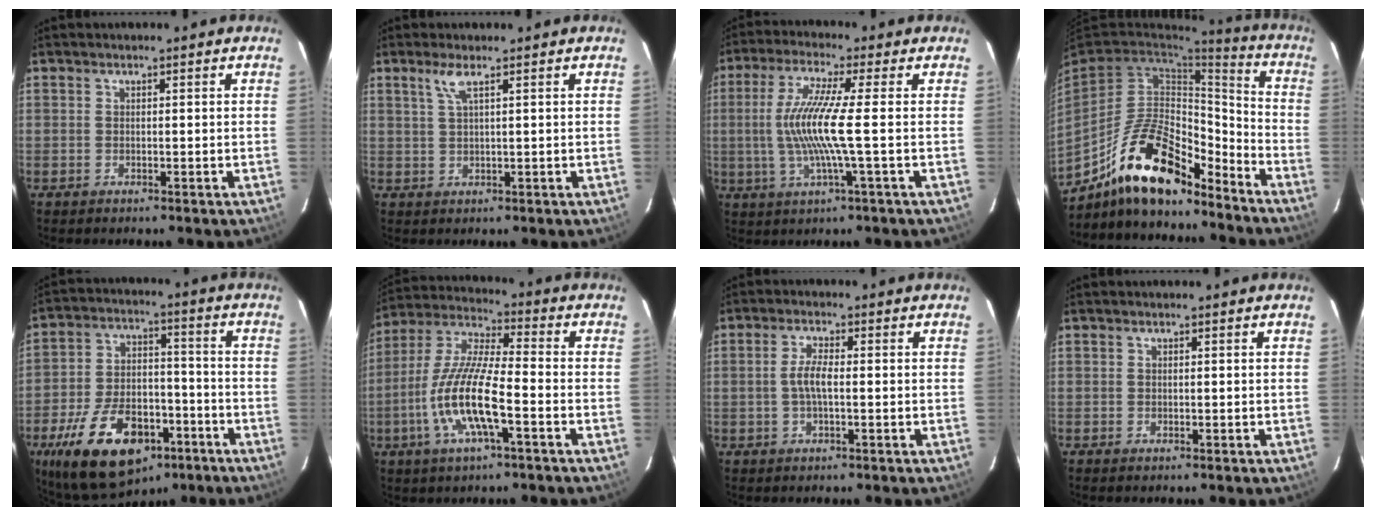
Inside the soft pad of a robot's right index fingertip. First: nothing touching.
{"total": 2.6, "force": [1.4, -0.2, 2.1], "torque": [-0.045, 0.001, 0.032]}
{"total": 10.3, "force": [-0.7, -0.9, 10.2], "torque": [-0.207, -0.004, -0.012]}
{"total": 18.8, "force": [-13.6, 6.9, 10.9], "torque": [-0.216, 0.014, -0.236]}
{"total": 21.1, "force": [-11.9, 11.5, 13.2], "torque": [-0.265, -0.002, -0.178]}
{"total": 14.0, "force": [-4.9, 2.7, 12.8], "torque": [-0.266, -0.007, -0.099]}
{"total": 3.5, "force": [-0.4, 0.8, 3.4], "torque": [-0.069, 0.005, -0.007]}
{"total": 0.0}